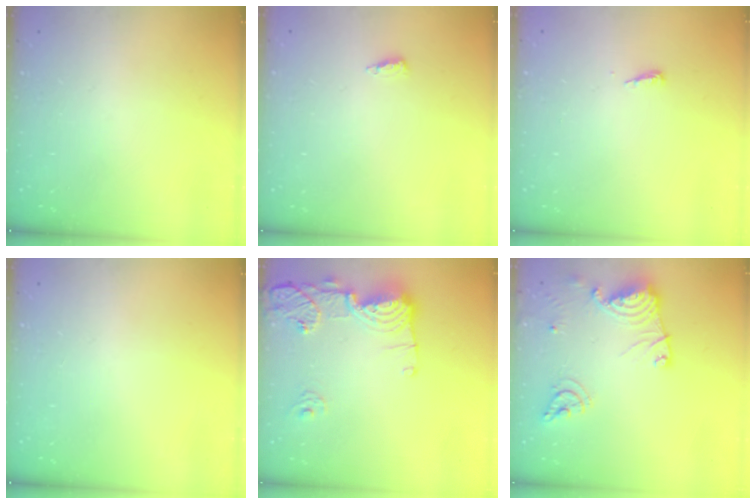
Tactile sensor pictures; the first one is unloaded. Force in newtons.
{"total": 4.3, "press": 4.2, "slide": 0.9}
{"total": 4.0, "press": 4.0, "slide": 0.5}
{"total": 0.0}
{"total": 15.9, "press": 15.9, "slide": 1.5}
{"total": 15.2, "press": 15.1, "slide": 1.8}